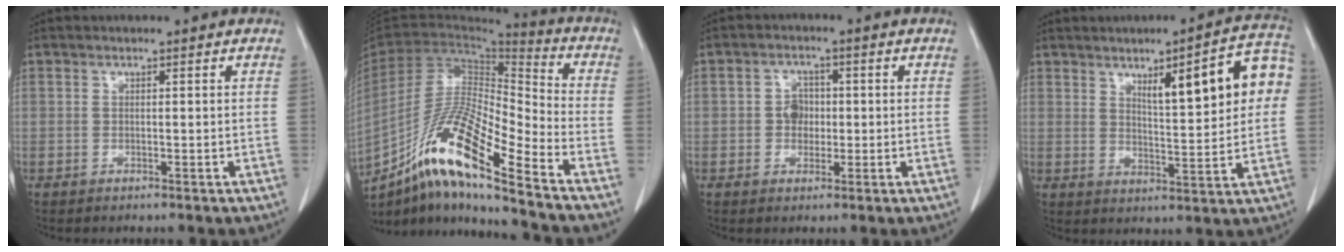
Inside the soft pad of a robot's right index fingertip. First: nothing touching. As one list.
[{"total": 17.7, "force": [-12.0, 1.0, 13.0], "torque": [-0.257, -0.013, -0.218]}, {"total": 3.2, "force": [-0.3, 2.6, 1.8], "torque": [-0.025, 0.008, -0.007]}, {"total": 12.3, "force": [3.5, 2.3, 11.5], "torque": [-0.155, 0.022, 0.051]}]